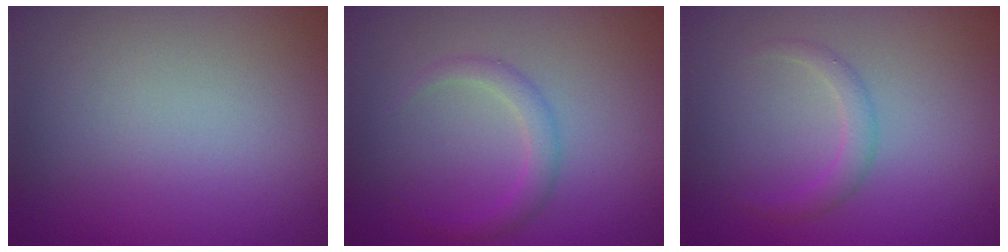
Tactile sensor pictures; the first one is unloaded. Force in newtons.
{"total": 1.8, "press": 1.8, "slide": 0.1}
{"total": 1.5, "press": 1.5, "slide": 0.1}